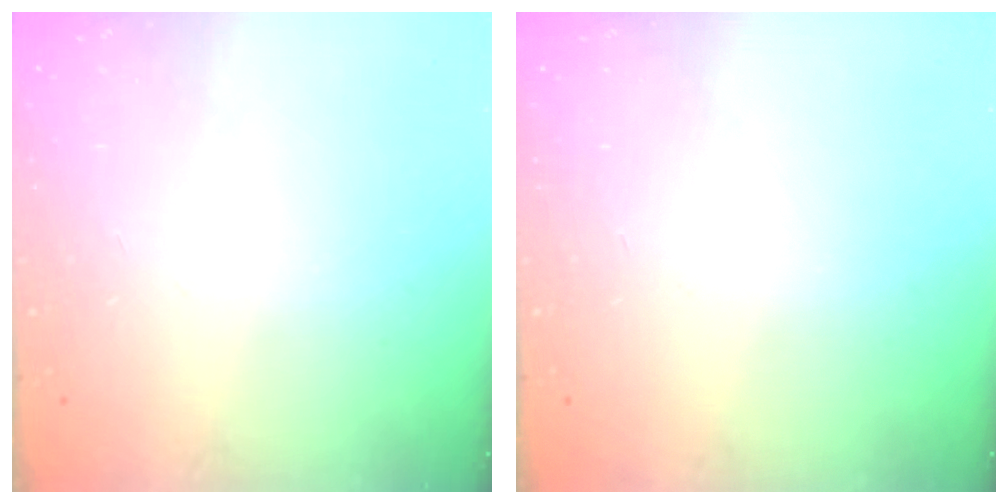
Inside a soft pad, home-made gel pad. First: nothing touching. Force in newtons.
{"total": 0.0}